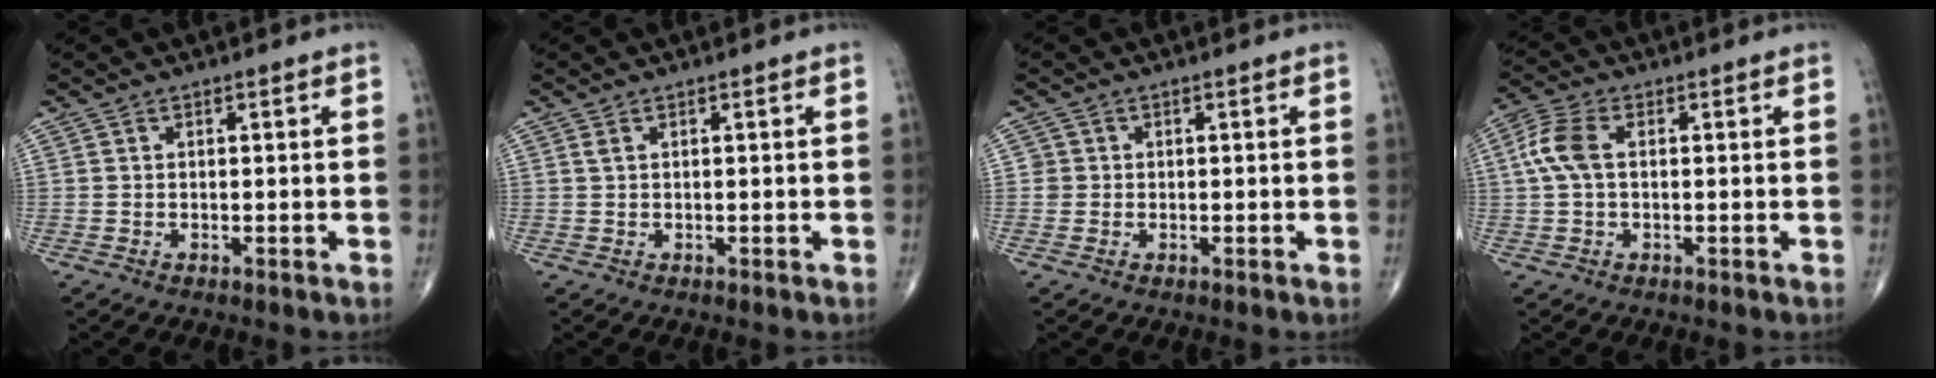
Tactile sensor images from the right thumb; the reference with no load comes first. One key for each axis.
{"total": 0.6, "fx": 0.3, "fy": 0.2, "fz": 0.5, "tx": -0.013, "ty": 0.008, "tz": 0.007}
{"total": 1.4, "fx": 0.0, "fy": 1.4, "fz": 0.0, "tx": 0.010, "ty": 0.005, "tz": -0.002}
{"total": 6.3, "fx": 0.7, "fy": 3.5, "fz": 5.1, "tx": -0.130, "ty": 0.020, "tz": 0.011}